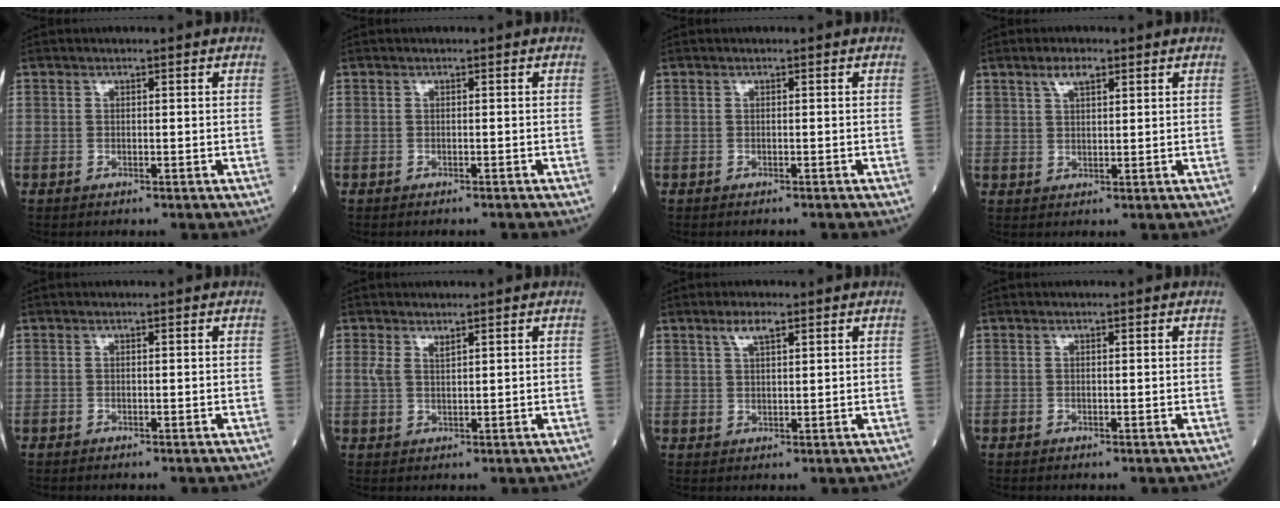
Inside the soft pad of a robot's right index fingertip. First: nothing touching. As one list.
[{"total": 1.3, "force": [-1.2, -0.1, 0.3], "torque": [-0.004, 0.000, -0.015]}, {"total": 0.8, "force": [-0.8, -0.1, 0.2], "torque": [-0.003, 0.000, -0.012]}, {"total": 3.3, "force": [2.1, 1.2, 2.2], "torque": [-0.045, 0.008, 0.041]}, {"total": 0.0}, {"total": 2.0, "force": [1.3, 0.6, 1.4], "torque": [-0.036, 0.005, 0.032]}, {"total": 3.2, "force": [2.1, 0.9, 2.3], "torque": [-0.047, 0.006, 0.042]}, {"total": 0.0}]